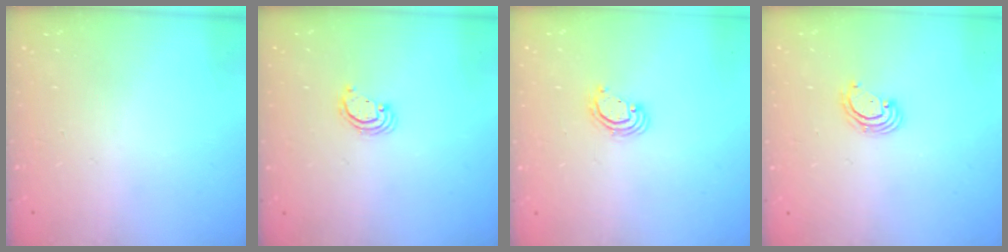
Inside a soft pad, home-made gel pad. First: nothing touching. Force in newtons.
{"total": 2.2, "press": 2.2, "slide": 0.2}
{"total": 2.6, "press": 2.6, "slide": 0.1}
{"total": 2.6, "press": 2.6, "slide": 0.2}